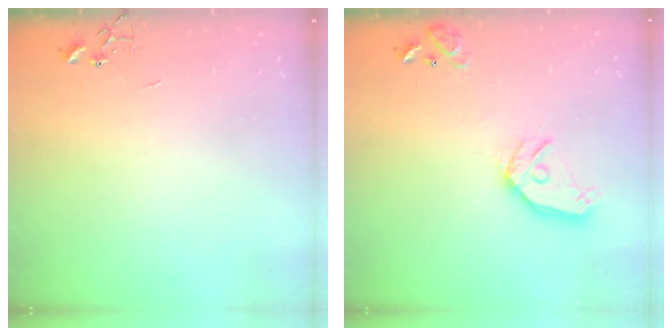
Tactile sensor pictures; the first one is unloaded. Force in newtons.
{"total": 14.0, "press": 13.8, "slide": 1.9}